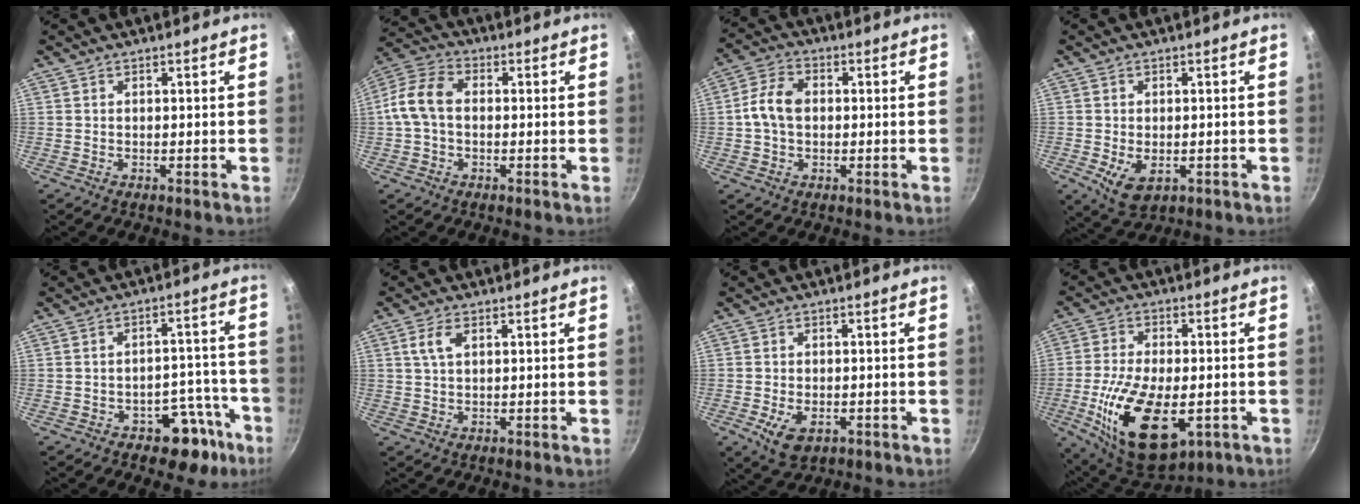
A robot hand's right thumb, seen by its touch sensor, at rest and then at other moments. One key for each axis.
{"total": 8.8, "fx": -0.1, "fy": 5.9, "fz": 6.5, "tx": -0.132, "ty": 0.028, "tz": -0.013}
{"total": 7.2, "fx": 0.1, "fy": 5.2, "fz": 5.1, "tx": -0.095, "ty": 0.019, "tz": -0.003}
{"total": 5.8, "fx": -1.7, "fy": 3.6, "fz": 4.3, "tx": -0.074, "ty": -0.004, "tz": -0.016}
{"total": 9.8, "fx": -5.8, "fy": 5.5, "fz": 5.6, "tx": -0.036, "ty": 0.055, "tz": -0.075}
{"total": 3.5, "fx": 1.3, "fy": 1.7, "fz": 2.7, "tx": -0.061, "ty": 0.006, "tz": 0.028}
{"total": 5.7, "fx": -2.1, "fy": 3.5, "fz": 4.0, "tx": -0.071, "ty": 0.001, "tz": -0.027}
{"total": 19.1, "fx": -5.4, "fy": 9.6, "fz": 15.6, "tx": -0.286, "ty": -0.006, "tz": -0.070}